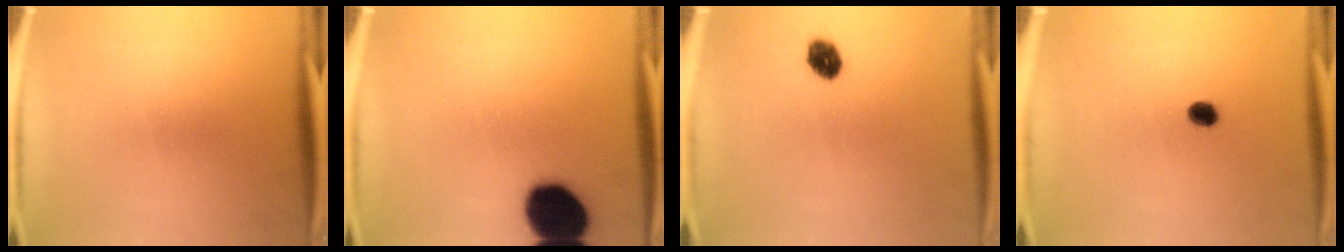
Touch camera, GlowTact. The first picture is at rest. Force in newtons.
{"total": 18.3}
{"total": 4.5}
{"total": 2.7}